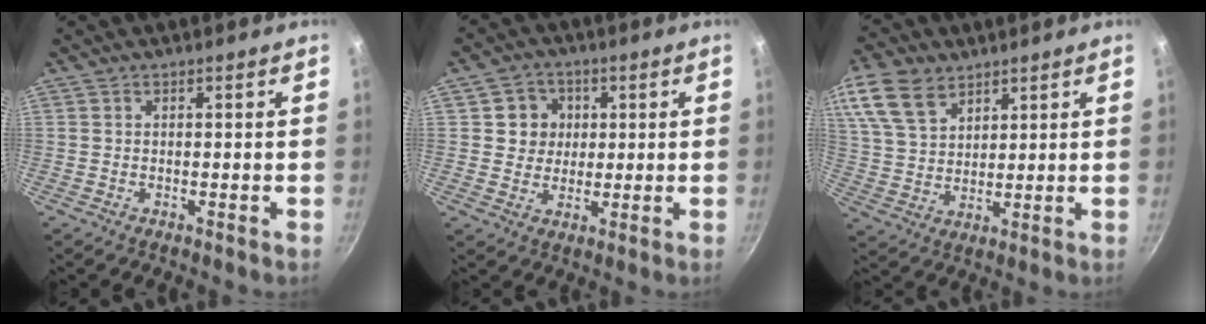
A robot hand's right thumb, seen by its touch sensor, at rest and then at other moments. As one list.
[{"total": 6.5, "force": [1.4, 6.0, 1.8], "torque": [0.012, 0.002, 0.018]}, {"total": 13.3, "force": [7.8, 8.2, 7.0], "torque": [-0.139, -0.011, 0.158]}]